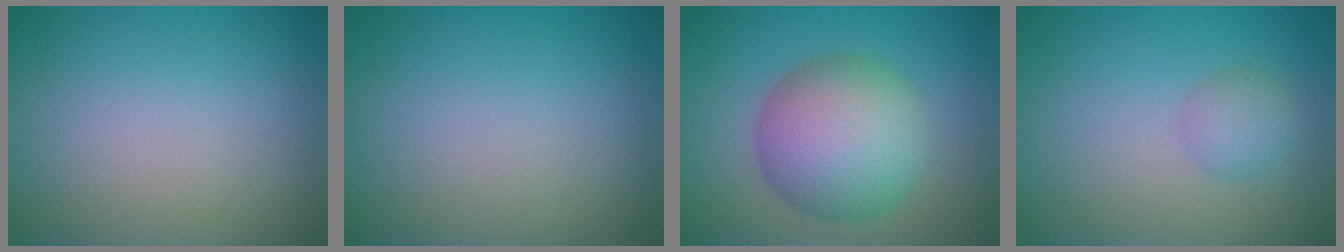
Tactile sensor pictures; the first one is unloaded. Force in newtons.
{"total": 0.0}
{"total": 8.3, "press": 8.3, "slide": 0.2}
{"total": 1.9, "press": 1.9, "slide": 0.1}